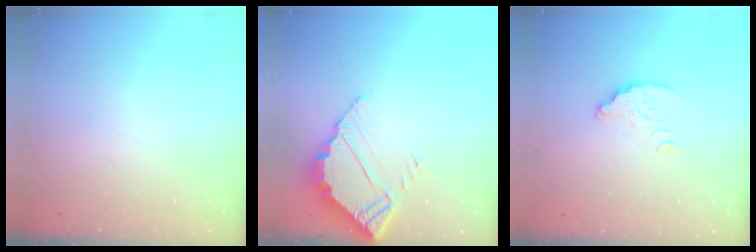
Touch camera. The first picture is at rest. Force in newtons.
{"total": 4.7, "press": 4.7, "slide": 0.3}
{"total": 4.3, "press": 4.3, "slide": 0.1}